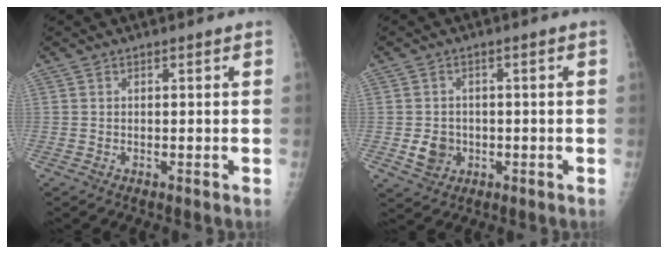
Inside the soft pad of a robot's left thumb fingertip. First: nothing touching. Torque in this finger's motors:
{"motor_torque": [0.06, -0.02, 0.41, 0.34, 0.01]}